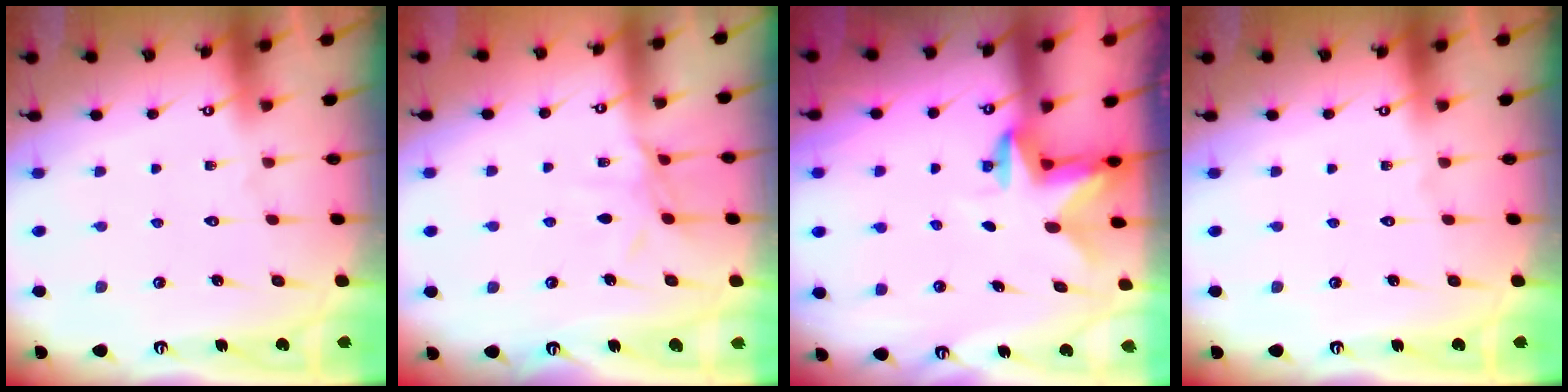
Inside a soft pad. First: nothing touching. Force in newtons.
{"total": 6.3, "press": 6.3, "slide": 0.6}
{"total": 2.8, "press": 2.8, "slide": 0.5}
{"total": 0.0}